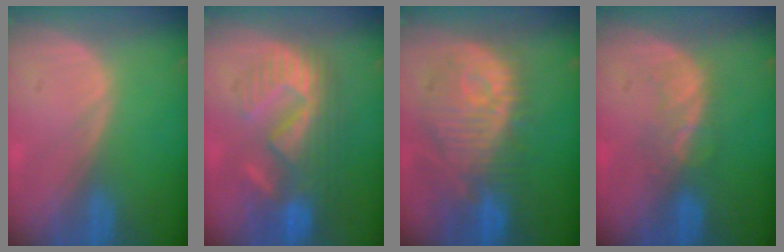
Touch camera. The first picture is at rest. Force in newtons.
{"total": 10.5, "press": 9.6, "slide": 4.1}
{"total": 12.2, "press": 10.9, "slide": 5.4}
{"total": 3.7, "press": 3.7, "slide": 0.5}